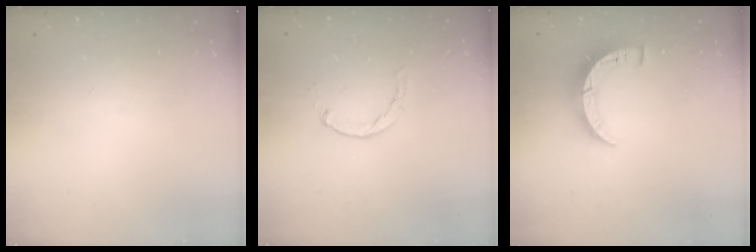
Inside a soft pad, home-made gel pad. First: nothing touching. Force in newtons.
{"total": 0.7, "press": 0.7, "slide": 0.2}
{"total": 7.0, "press": 7.0, "slide": 0.2}